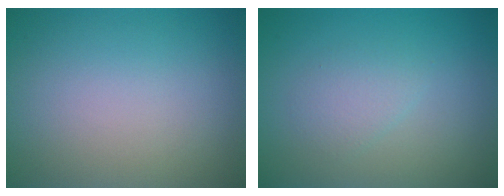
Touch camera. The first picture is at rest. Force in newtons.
{"total": 1.6, "press": 1.6, "slide": 0.1}